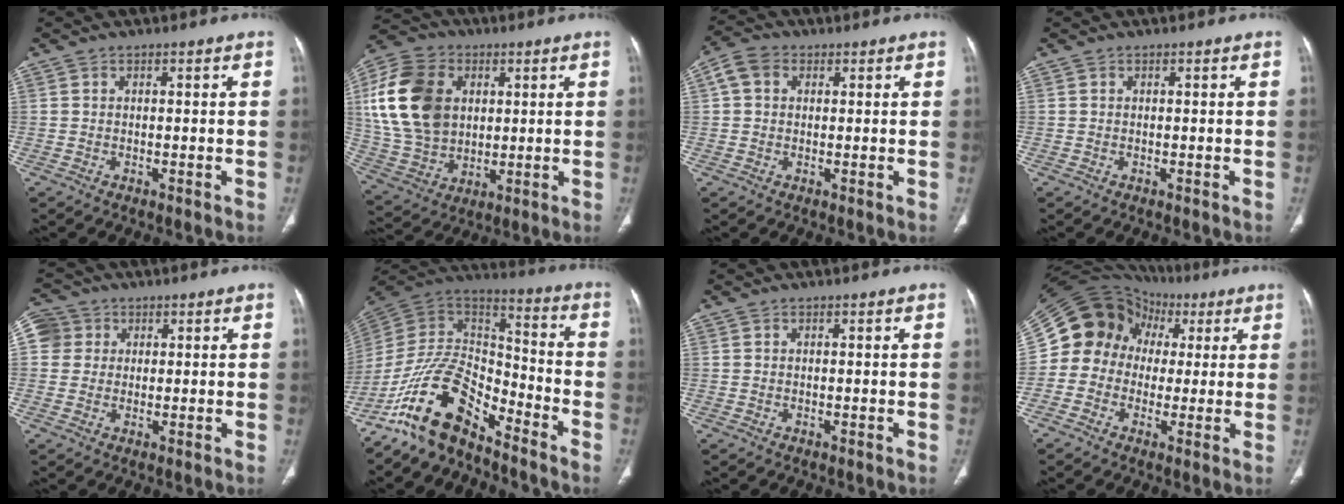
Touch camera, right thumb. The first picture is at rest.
{"total": 19.3, "force": [4.1, 14.2, 12.5], "torque": [-0.234, -0.001, 0.083]}
{"total": 4.6, "force": [1.2, 3.6, 2.6], "torque": [-0.050, 0.015, 0.021]}
{"total": 0.0}
{"total": 5.6, "force": [1.6, 5.2, 1.2], "torque": [-0.010, 0.008, 0.029]}
{"total": 15.4, "force": [-11.4, 6.3, 8.2], "torque": [-0.129, 0.098, -0.223]}
{"total": 0.0}
{"total": 14.5, "force": [2.2, 13.2, 5.6], "torque": [-0.077, 0.046, 0.038]}